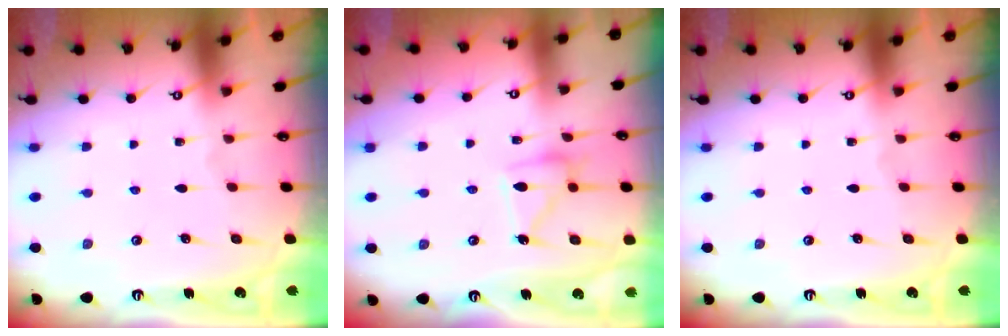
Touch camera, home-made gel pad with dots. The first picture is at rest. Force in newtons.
{"total": 11.6, "press": 11.5, "slide": 0.8}
{"total": 0.0}